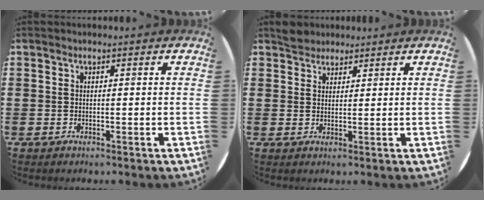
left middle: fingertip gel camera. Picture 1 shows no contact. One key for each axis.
{"total": 2.4, "fx": 2.2, "fy": 1.0, "fz": -0.1, "tx": 0.006, "ty": 0.005, "tz": 0.043}